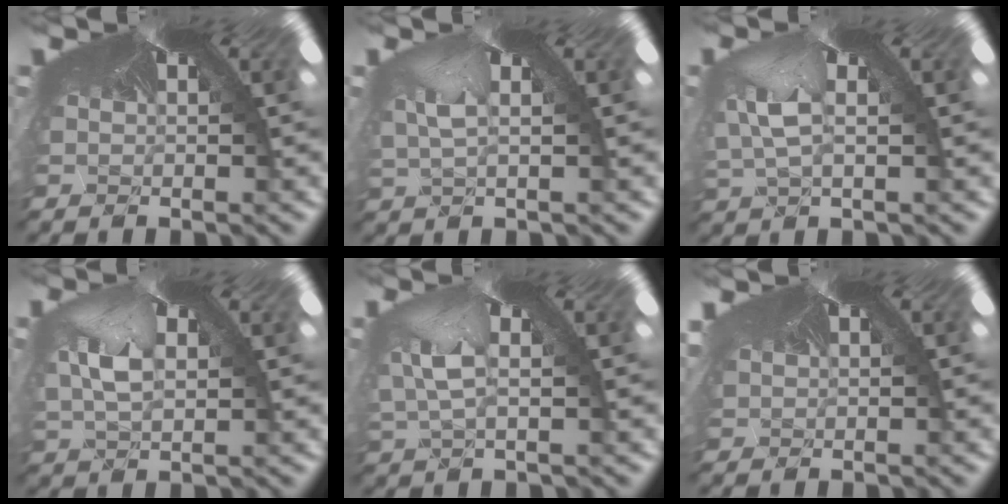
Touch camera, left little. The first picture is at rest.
{"total": 1.7, "force": [-1.6, 0.3, 0.4], "torque": [-0.034, -0.028, 0.015]}
{"total": 3.1, "force": [-3.0, 0.7, -0.2], "torque": [-0.030, -0.049, -0.015]}
{"total": 2.9, "force": [-1.2, 2.3, 1.4], "torque": [-0.058, -0.020, 0.020]}
{"total": 3.2, "force": [-3.1, 0.4, -0.5], "torque": [-0.027, -0.055, -0.013]}
{"total": 1.2, "force": [0.1, 1.0, 0.8], "torque": [-0.030, 0.003, 0.009]}